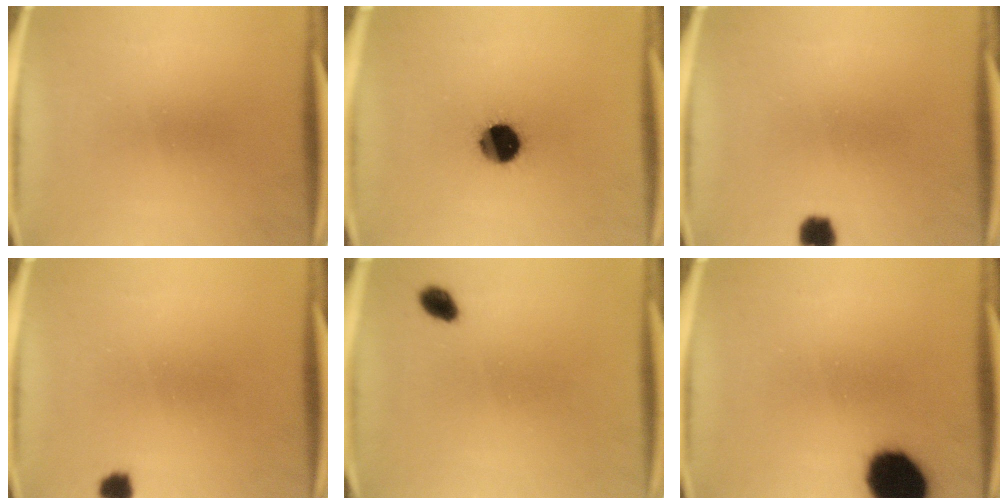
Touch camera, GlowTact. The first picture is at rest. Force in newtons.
{"total": 10.4}
{"total": 3.4}
{"total": 2.2}
{"total": 2.9}
{"total": 15.1}